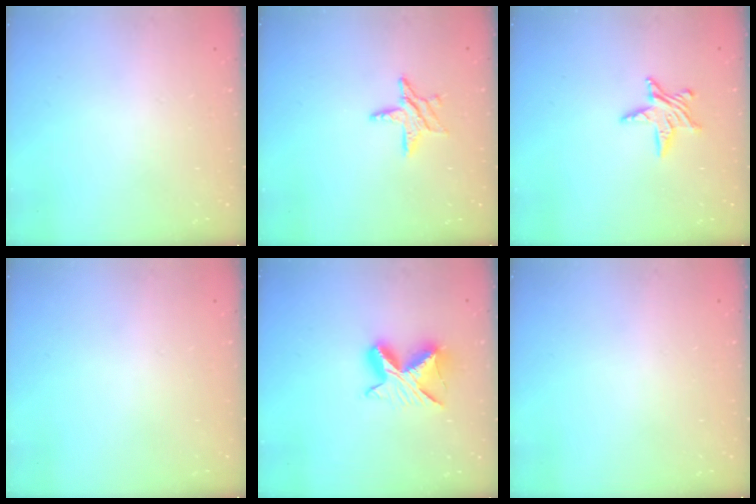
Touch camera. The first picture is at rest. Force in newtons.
{"total": 7.4, "press": 7.4, "slide": 0.2}
{"total": 6.7, "press": 6.7, "slide": 0.3}
{"total": 0.0}
{"total": 9.2, "press": 9.2, "slide": 0.0}
{"total": 0.0}